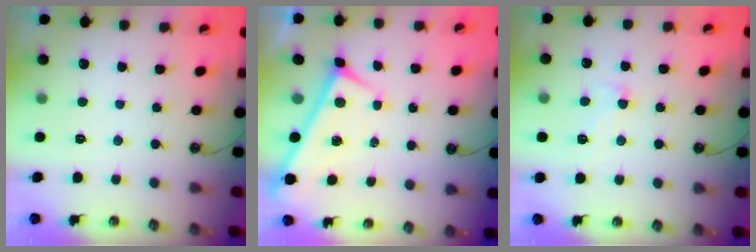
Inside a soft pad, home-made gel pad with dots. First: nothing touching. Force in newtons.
{"total": 0.0}
{"total": 6.2, "press": 6.1, "slide": 0.7}